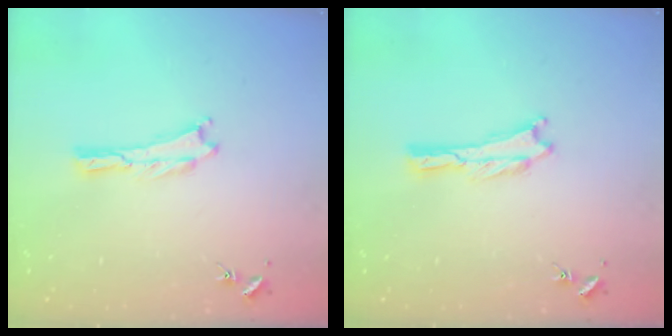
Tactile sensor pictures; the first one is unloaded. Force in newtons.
{"total": 0.0}